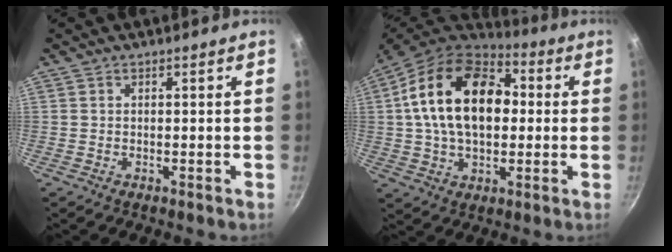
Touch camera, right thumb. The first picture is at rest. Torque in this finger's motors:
{"motor_torque": [0.90, 4.11, 1.44, 0.46, 0.35]}